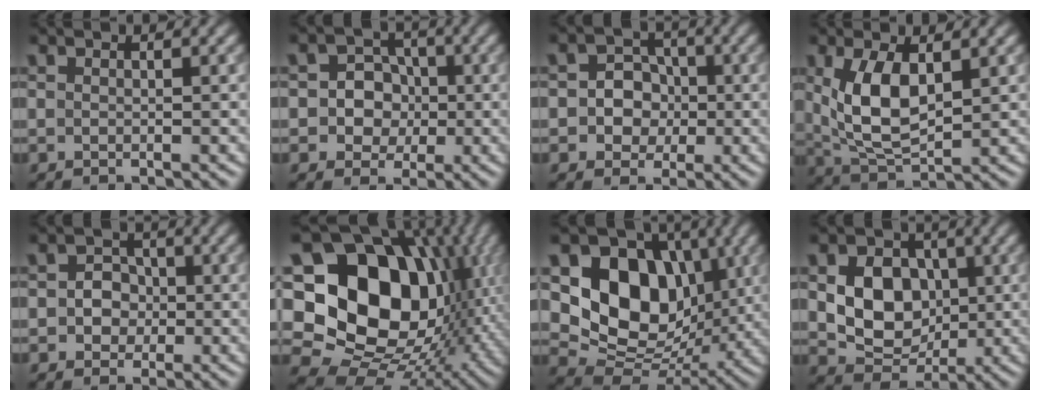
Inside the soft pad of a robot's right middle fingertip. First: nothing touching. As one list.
[{"total": 4.9, "force": [-0.2, 4.6, 1.9], "torque": [-0.010, 0.020, -0.028]}, {"total": 4.2, "force": [-0.2, 3.8, 1.7], "torque": [-0.004, 0.009, -0.026]}, {"total": 5.9, "force": [1.2, 2.9, 5.0], "torque": [-0.110, -0.004, 0.031]}, {"total": 2.8, "force": [-0.2, 2.5, 1.2], "torque": [0.000, 0.002, -0.017]}, {"total": 21.2, "force": [3.3, 16.5, 12.8], "torque": [-0.243, 0.021, 0.071]}, {"total": 11.0, "force": [2.1, 8.5, 6.6], "torque": [-0.120, -0.015, 0.034]}, {"total": 6.9, "force": [0.5, 5.4, 4.3], "torque": [-0.078, -0.004, 0.007]}]